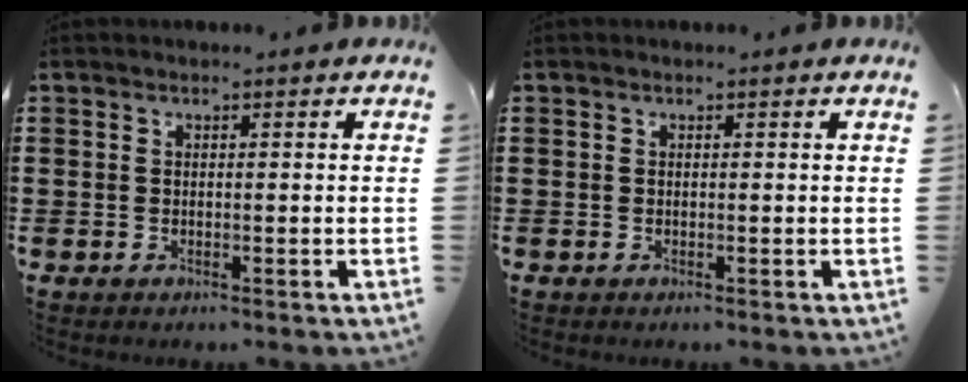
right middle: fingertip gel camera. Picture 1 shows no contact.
{"total": 0.0}